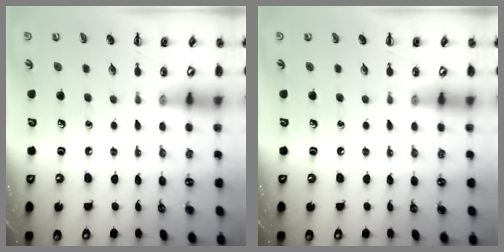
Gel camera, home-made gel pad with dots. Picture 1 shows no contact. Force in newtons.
{"total": 0.0}